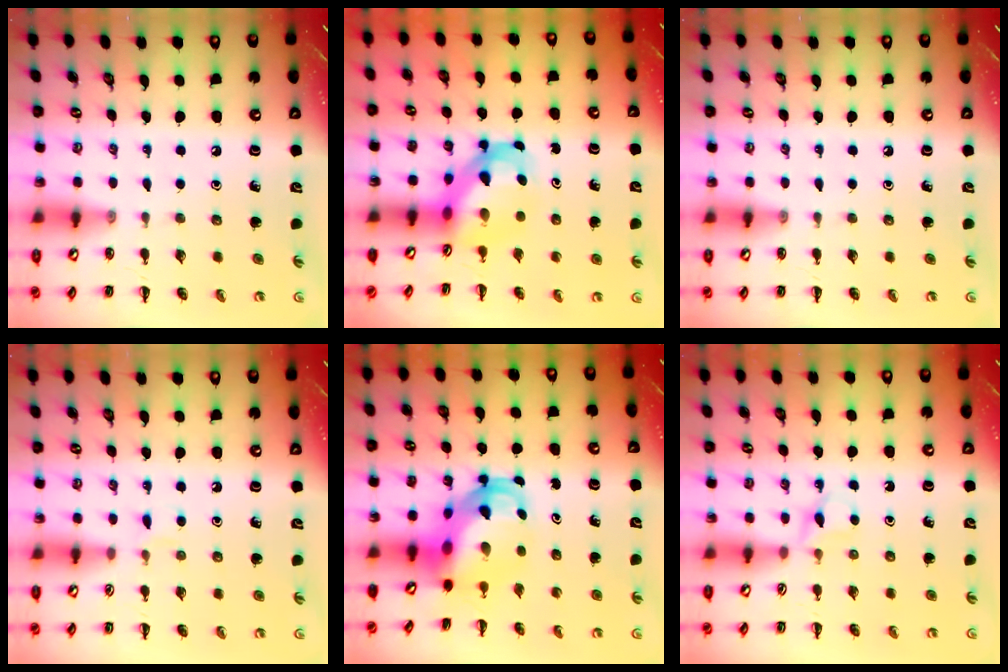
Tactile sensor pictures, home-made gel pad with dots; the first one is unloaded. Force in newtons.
{"total": 4.6, "press": 4.4, "slide": 1.3}
{"total": 0.0}
{"total": 3.2, "press": 2.9, "slide": 1.3}
{"total": 6.8, "press": 6.6, "slide": 1.4}
{"total": 3.1, "press": 2.8, "slide": 1.2}